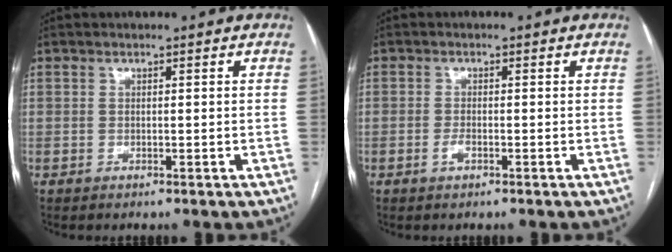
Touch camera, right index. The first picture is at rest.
{"total": 1.3, "force": [-0.7, 0.5, 1.1], "torque": [-0.021, 0.001, -0.011]}